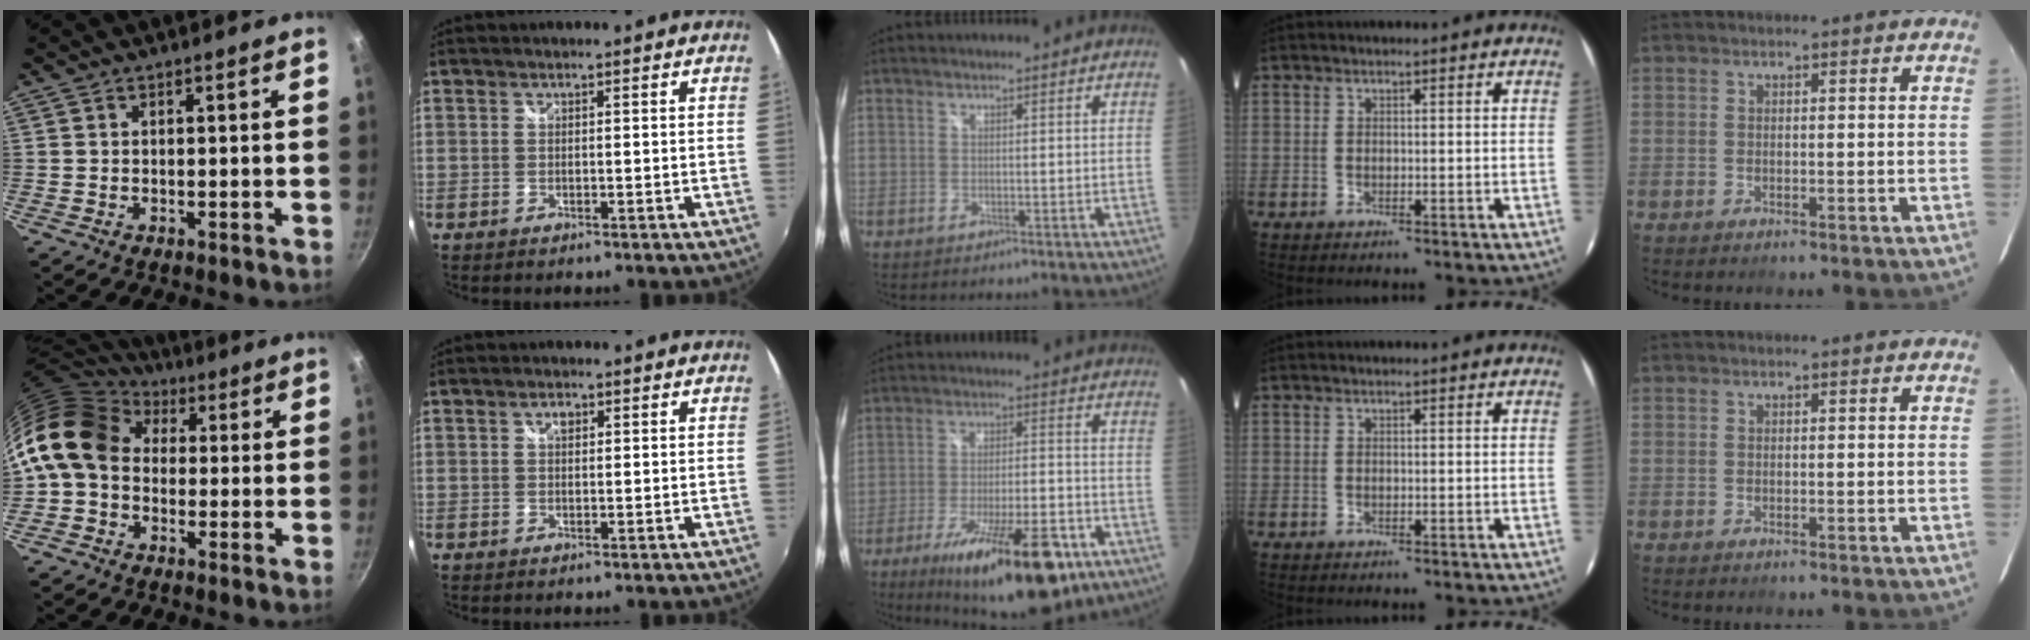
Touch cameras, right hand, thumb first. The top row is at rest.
{"thumb": {"total": 13.6, "force": [1.8, 10.7, 8.2], "torque": [-0.134, 0.026, 0.010]}, "index": {"total": 1.5, "force": [0.6, 0.9, 1.0], "torque": [-0.016, 0.005, 0.008]}, "middle": {"total": 20.7, "force": [-12.5, 6.2, 15.3], "torque": [-0.250, -0.033, -0.182]}}